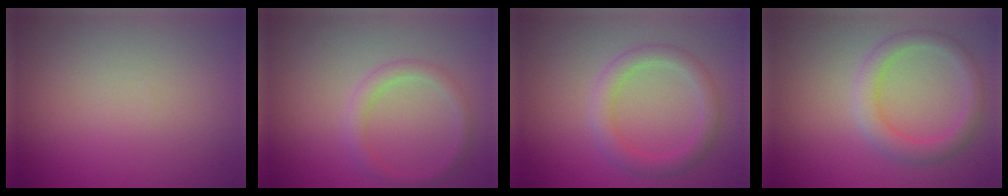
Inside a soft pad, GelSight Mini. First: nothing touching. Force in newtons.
{"total": 1.9, "press": 1.9, "slide": 0.1}
{"total": 2.9, "press": 2.9, "slide": 0.1}
{"total": 3.0, "press": 3.0, "slide": 0.2}